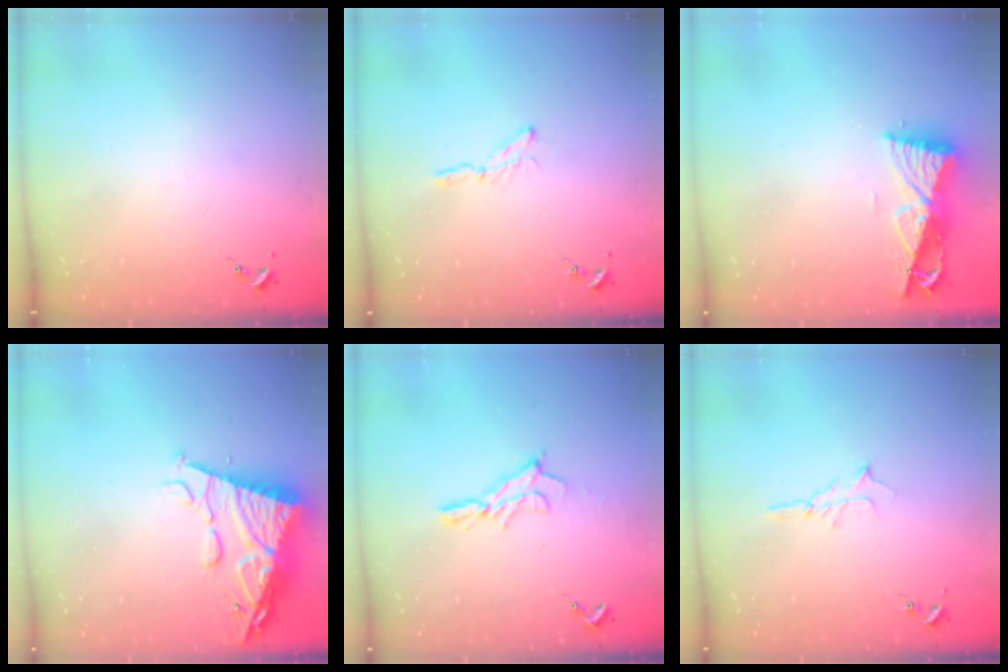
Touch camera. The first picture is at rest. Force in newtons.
{"total": 3.8, "press": 3.8, "slide": 0.4}
{"total": 9.1, "press": 9.0, "slide": 1.0}
{"total": 14.2, "press": 14.1, "slide": 1.5}
{"total": 9.9, "press": 9.9, "slide": 0.7}
{"total": 6.1, "press": 6.1, "slide": 0.6}